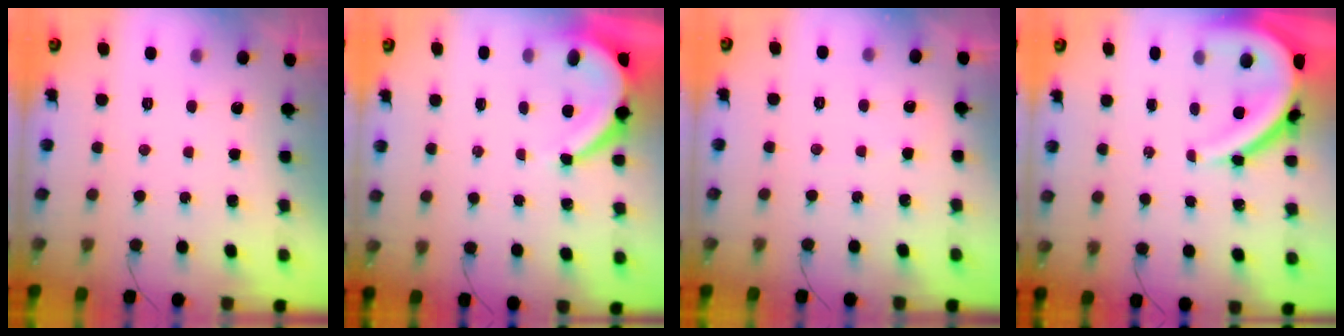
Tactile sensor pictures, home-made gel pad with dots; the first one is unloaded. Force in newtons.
{"total": 7.3, "press": 7.3, "slide": 0.4}
{"total": 2.7, "press": 2.6, "slide": 0.4}
{"total": 13.6, "press": 13.6, "slide": 1.5}